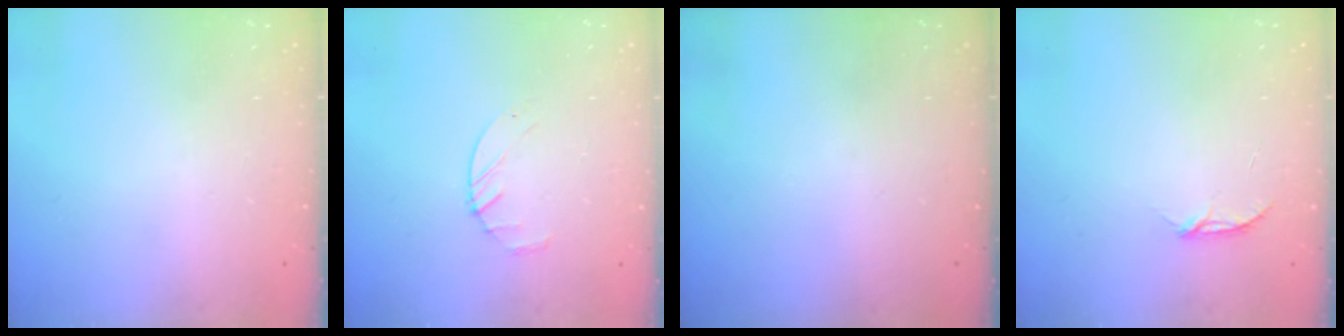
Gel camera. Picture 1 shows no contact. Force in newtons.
{"total": 2.4, "press": 2.3, "slide": 0.3}
{"total": 0.0}
{"total": 3.1, "press": 3.0, "slide": 0.4}